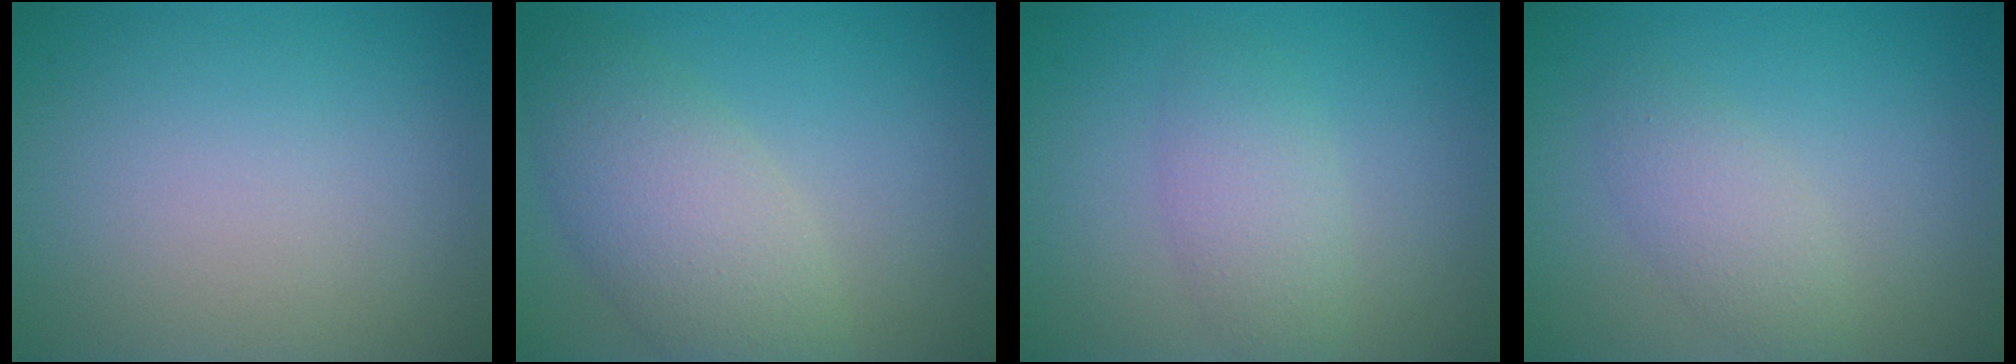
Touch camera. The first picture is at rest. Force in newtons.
{"total": 5.6, "press": 5.6, "slide": 0.4}
{"total": 2.7, "press": 2.7, "slide": 0.1}
{"total": 2.4, "press": 2.4, "slide": 0.0}